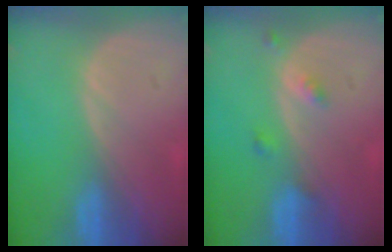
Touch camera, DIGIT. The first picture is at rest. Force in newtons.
{"total": 2.1, "press": 2.1, "slide": 0.2}